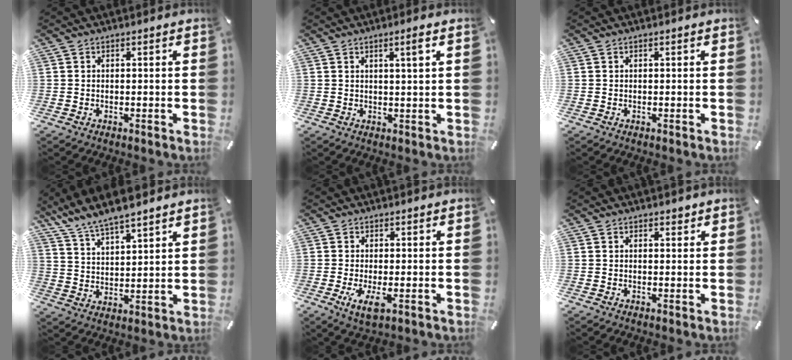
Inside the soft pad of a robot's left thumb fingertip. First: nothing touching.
{"total": 2.9, "force": [1.5, -0.1, 2.5], "torque": [-0.051, -0.001, 0.023]}
{"total": 0.0}
{"total": 9.6, "force": [8.8, 2.0, 3.3], "torque": [-0.092, -0.044, 0.164]}
{"total": 4.8, "force": [-1.1, 1.5, 4.4], "torque": [-0.085, -0.017, -0.018]}
{"total": 1.1, "force": [0.8, 0.7, 0.3], "torque": [0.000, -0.002, 0.014]}